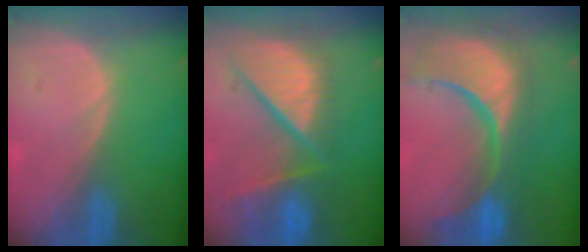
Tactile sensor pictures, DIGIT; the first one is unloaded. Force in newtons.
{"total": 12.4, "press": 10.2, "slide": 7.0}
{"total": 15.5, "press": 12.2, "slide": 9.6}